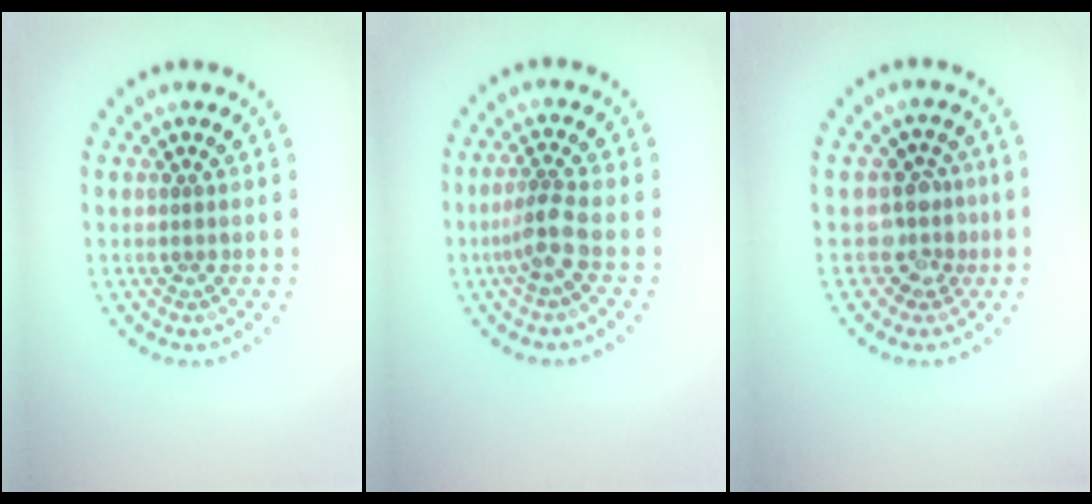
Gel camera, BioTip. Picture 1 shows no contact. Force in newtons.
{"total": 2.4, "press": 1.8, "slide": 1.6}
{"total": 2.9, "press": 2.2, "slide": 1.8}